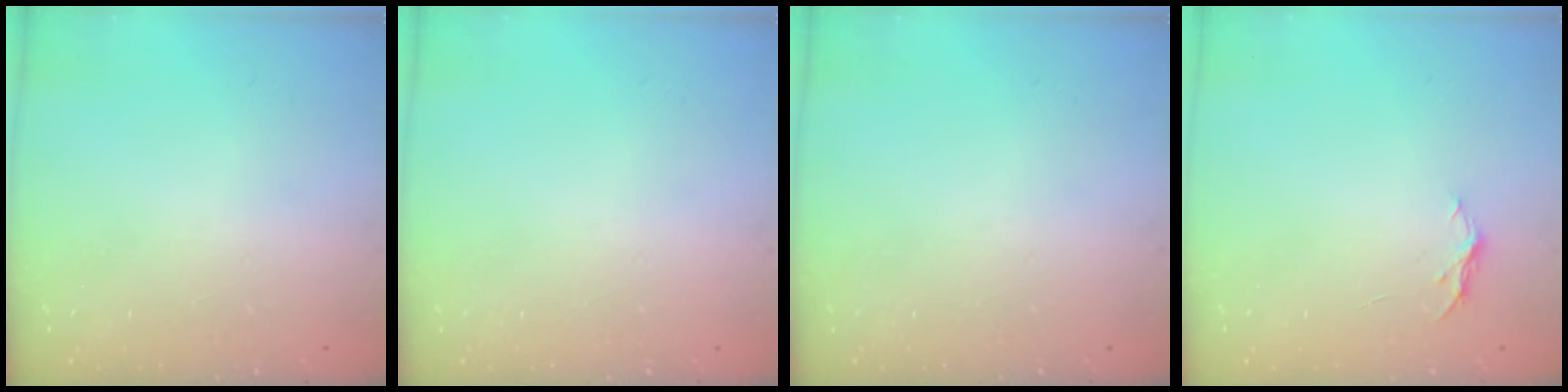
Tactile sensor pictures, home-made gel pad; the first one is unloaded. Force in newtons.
{"total": 0.0}
{"total": 0.0}
{"total": 4.0, "press": 4.0, "slide": 0.4}